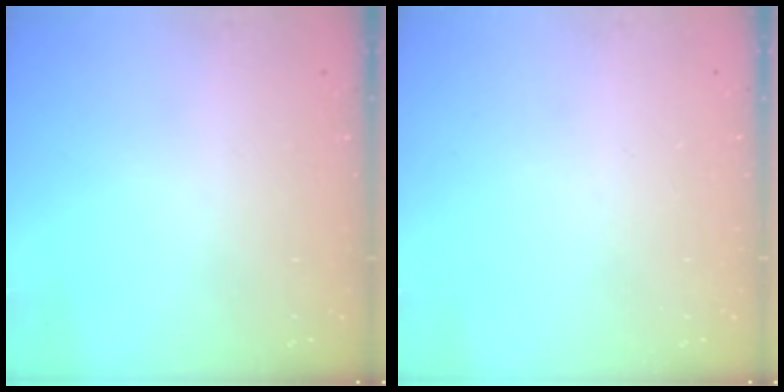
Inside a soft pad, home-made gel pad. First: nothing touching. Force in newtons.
{"total": 0.0}